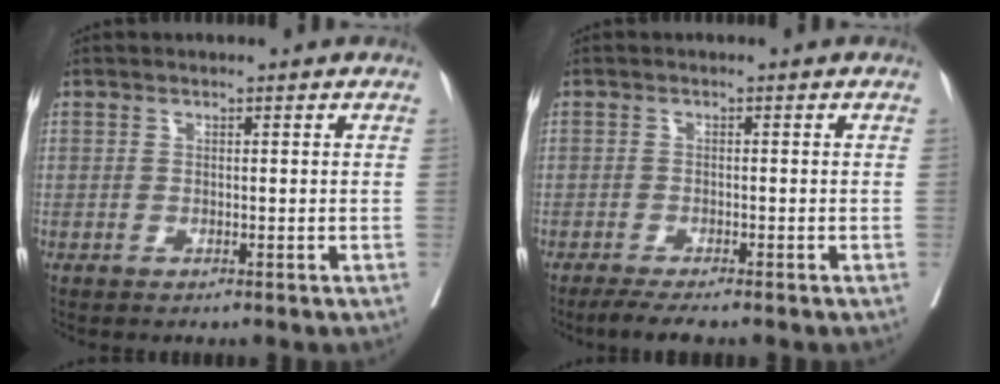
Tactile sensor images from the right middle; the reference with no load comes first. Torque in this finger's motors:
{"motor_torque": [0.01, 0.01, 0.00, 0.01]}